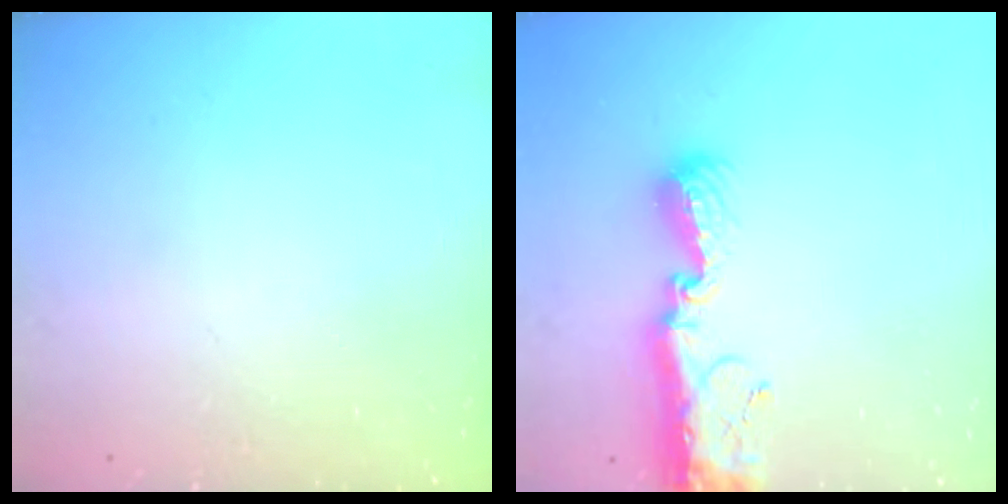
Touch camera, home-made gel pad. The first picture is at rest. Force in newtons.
{"total": 12.1, "press": 12.0, "slide": 0.9}